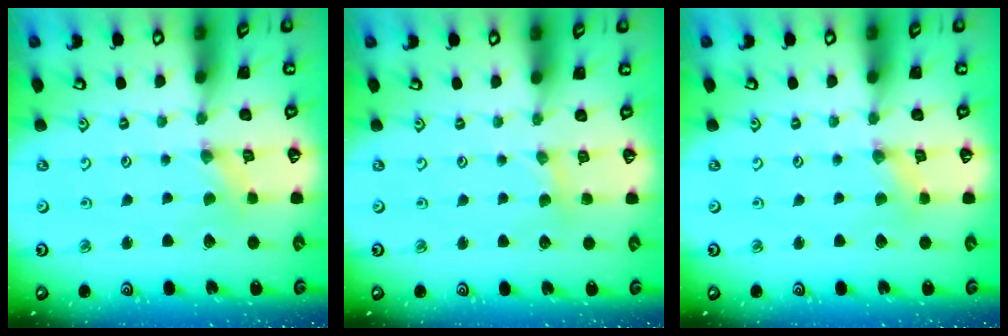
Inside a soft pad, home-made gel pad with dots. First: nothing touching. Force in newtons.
{"total": 2.1, "press": 2.1, "slide": 0.3}
{"total": 1.6, "press": 1.5, "slide": 0.2}